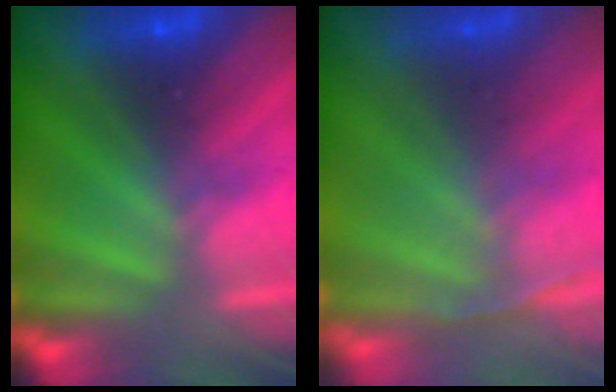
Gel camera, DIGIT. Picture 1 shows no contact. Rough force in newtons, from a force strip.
{"total": 1.0}